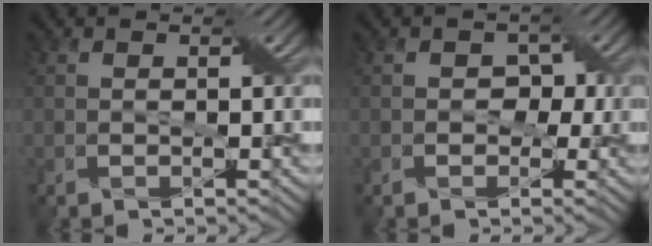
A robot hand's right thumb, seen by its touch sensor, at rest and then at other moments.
{"total": 2.0, "force": [-0.2, 1.9, 0.6], "torque": [0.002, 0.005, -0.011]}